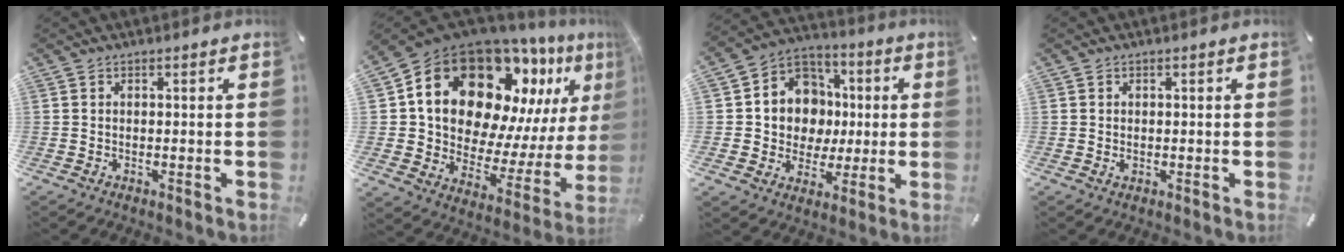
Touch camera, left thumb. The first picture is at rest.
{"total": 22.6, "force": [13.4, 13.7, 12.0], "torque": [-0.188, -0.111, 0.245]}
{"total": 12.4, "force": [0.1, 12.1, 3.1], "torque": [-0.046, 0.001, 0.013]}
{"total": 1.1, "force": [0.0, 1.0, 0.5], "torque": [-0.001, 0.000, -0.002]}